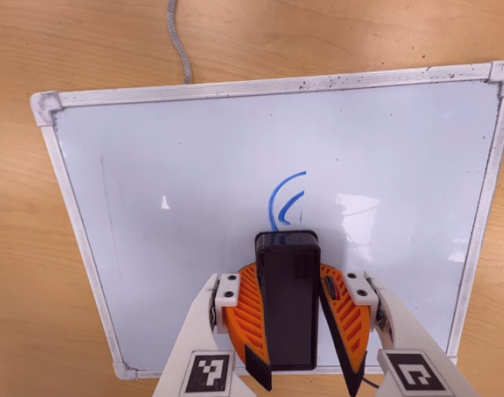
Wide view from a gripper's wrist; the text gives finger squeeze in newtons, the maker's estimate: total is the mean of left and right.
{"total": 9.9, "left": 9.9, "right": 9.9}